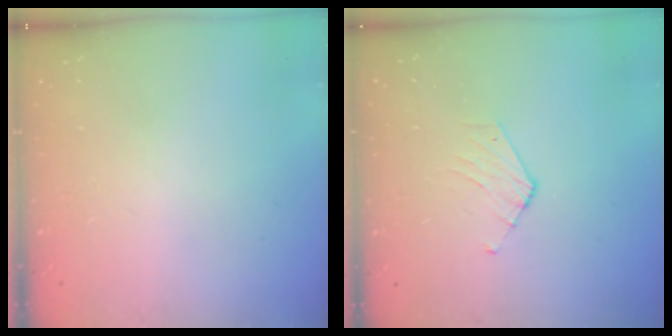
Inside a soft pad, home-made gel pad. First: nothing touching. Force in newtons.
{"total": 3.5, "press": 3.5, "slide": 0.3}